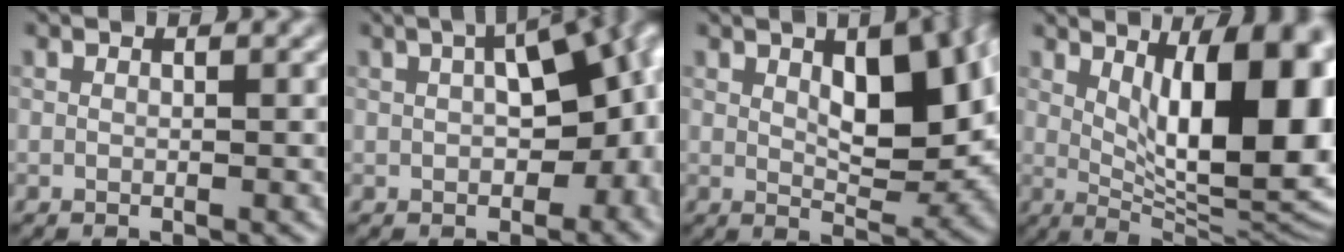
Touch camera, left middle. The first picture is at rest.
{"total": 13.6, "force": [0.6, 7.5, 11.4], "torque": [-0.121, 0.003, 0.010]}
{"total": 9.2, "force": [2.1, 4.3, 7.9], "torque": [-0.112, 0.004, 0.039]}
{"total": 13.6, "force": [2.7, 4.6, 12.4], "torque": [-0.141, -0.001, 0.040]}